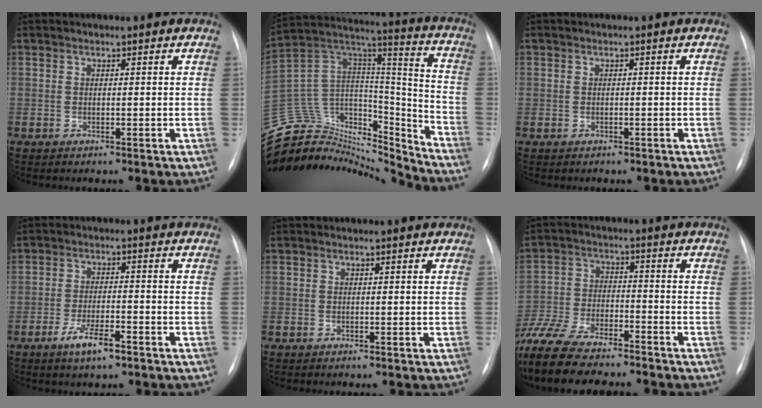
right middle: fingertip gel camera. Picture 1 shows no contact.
{"total": 25.9, "force": [-24.5, 7.0, 4.7], "torque": [-0.135, 0.068, -0.391]}
{"total": 1.4, "force": [-0.7, 1.2, 0.0], "torque": [-0.006, 0.006, -0.007]}
{"total": 5.3, "force": [-3.2, 1.1, 4.0], "torque": [-0.081, -0.005, -0.056]}
{"total": 0.0}
{"total": 14.7, "force": [-12.7, 3.3, 6.7], "torque": [-0.136, -0.015, -0.213]}